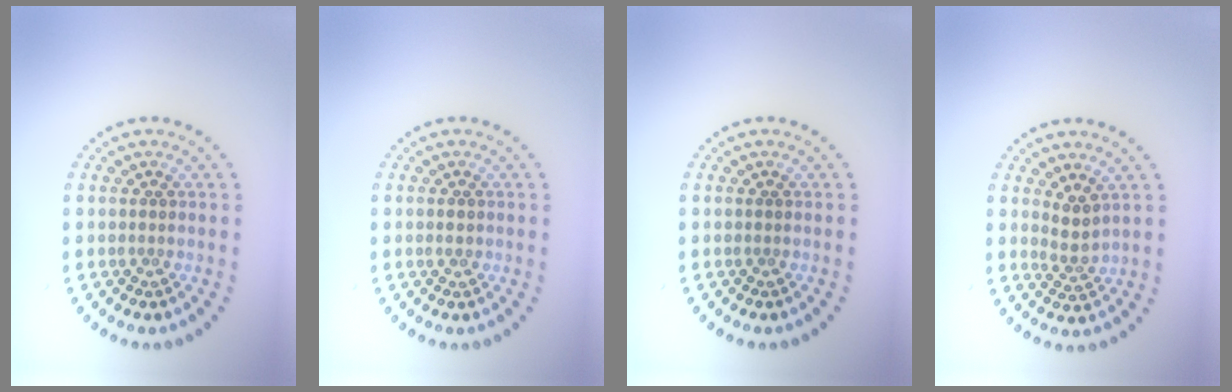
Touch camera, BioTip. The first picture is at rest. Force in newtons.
{"total": 0.9, "press": 0.9, "slide": 0.2}
{"total": 0.0}
{"total": 1.9, "press": 1.4, "slide": 1.2}